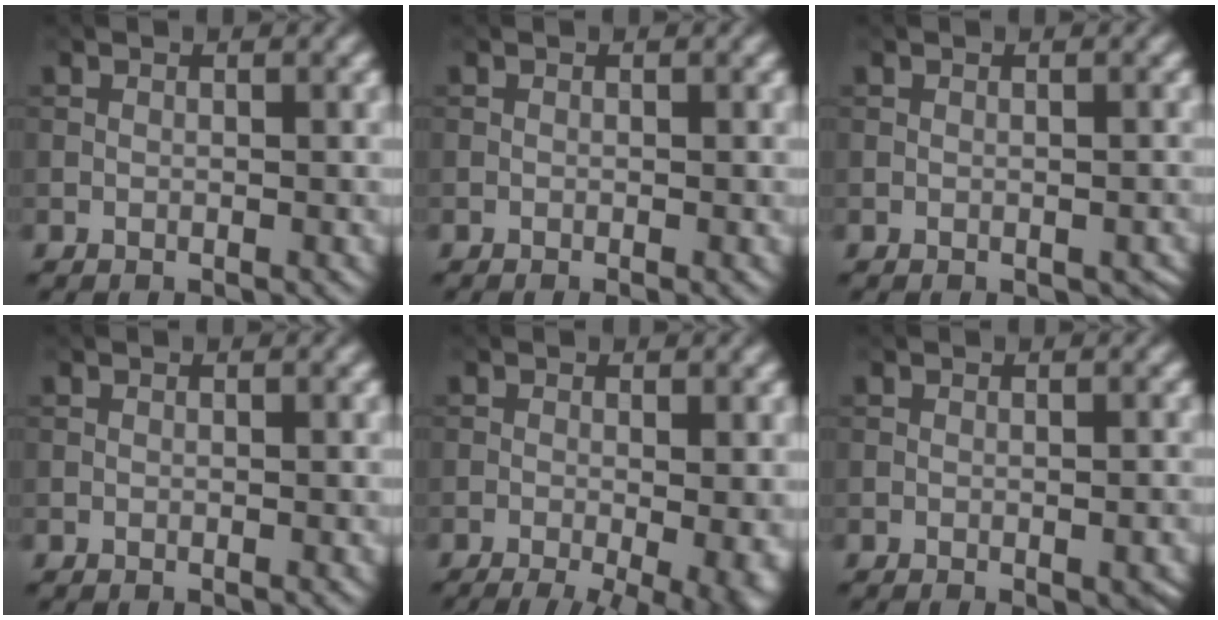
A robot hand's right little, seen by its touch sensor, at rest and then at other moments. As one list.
[{"total": 0.5, "force": [-0.2, 0.1, 0.5], "torque": [-0.005, -0.006, -0.004]}, {"total": 0.9, "force": [-0.3, 0.5, 0.6], "torque": [-0.011, -0.007, -0.001]}, {"total": 0.0}, {"total": 9.8, "force": [-3.4, 3.7, 8.4], "torque": [-0.090, -0.019, -0.035]}, {"total": 2.9, "force": [-1.2, 1.0, 2.5], "torque": [-0.021, -0.008, -0.004]}]